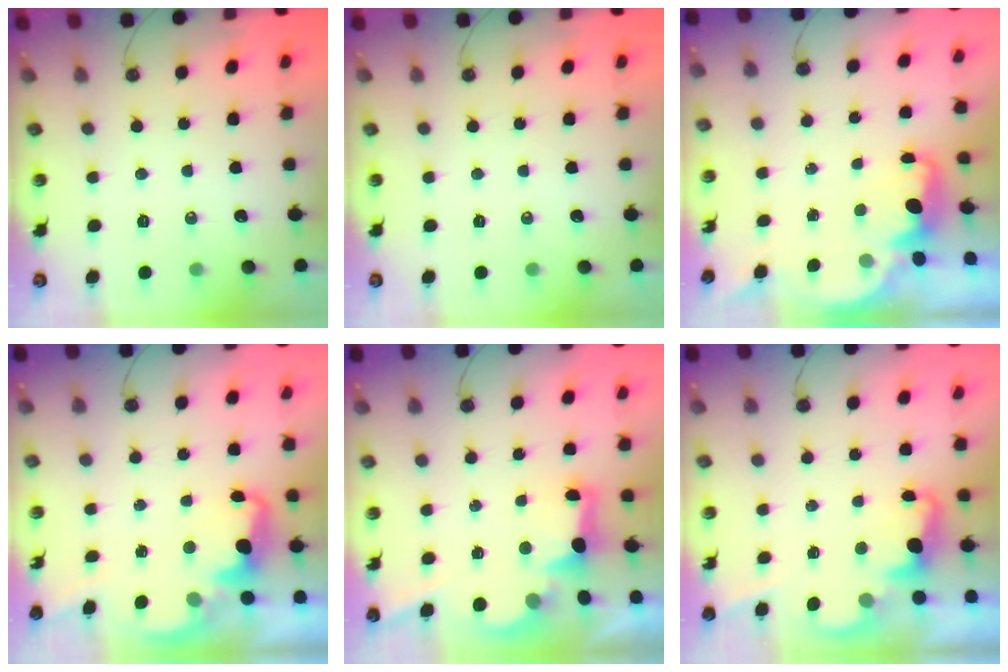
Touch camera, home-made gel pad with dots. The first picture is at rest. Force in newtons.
{"total": 0.0}
{"total": 2.2, "press": 2.1, "slide": 0.6}
{"total": 2.7, "press": 2.6, "slide": 0.7}
{"total": 2.8, "press": 2.6, "slide": 0.9}
{"total": 2.3, "press": 2.2, "slide": 0.6}